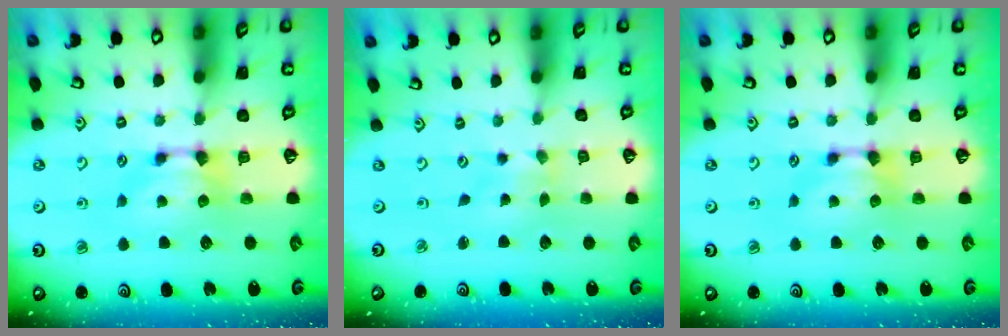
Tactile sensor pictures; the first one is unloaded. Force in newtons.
{"total": 3.8, "press": 3.7, "slide": 0.8}
{"total": 0.0}